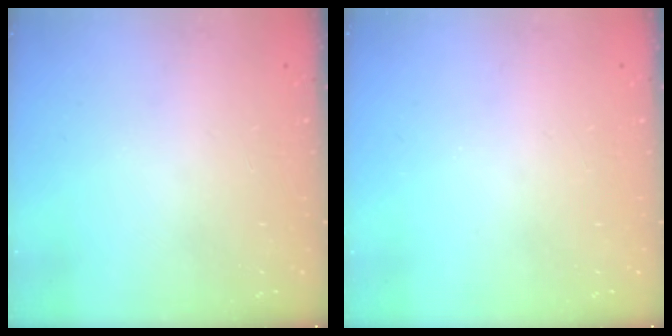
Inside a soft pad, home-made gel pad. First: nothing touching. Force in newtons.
{"total": 0.0}